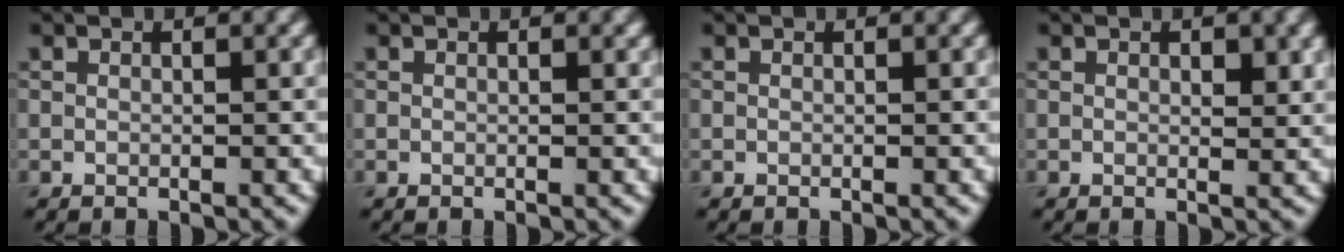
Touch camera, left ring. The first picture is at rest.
{"total": 0.0}
{"total": 0.0}
{"total": 1.3, "force": [0.5, 0.7, 1.1], "torque": [-0.011, -0.005, 0.008]}